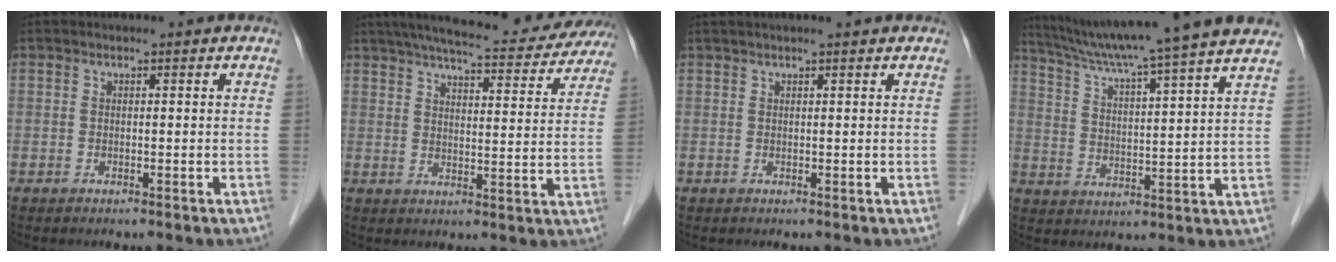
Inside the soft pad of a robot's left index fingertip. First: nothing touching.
{"total": 20.6, "force": [18.4, 3.4, 8.7], "torque": [-0.134, 0.000, 0.229]}
{"total": 3.5, "force": [3.0, -0.3, 1.7], "torque": [-0.018, 0.026, 0.042]}
{"total": 19.3, "force": [16.5, -1.7, 9.9], "torque": [-0.166, -0.003, 0.231]}